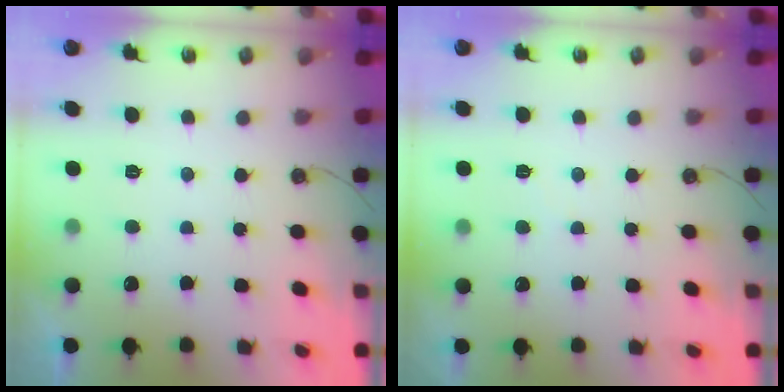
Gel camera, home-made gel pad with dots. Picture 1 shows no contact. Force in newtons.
{"total": 2.5, "press": 2.4, "slide": 0.4}